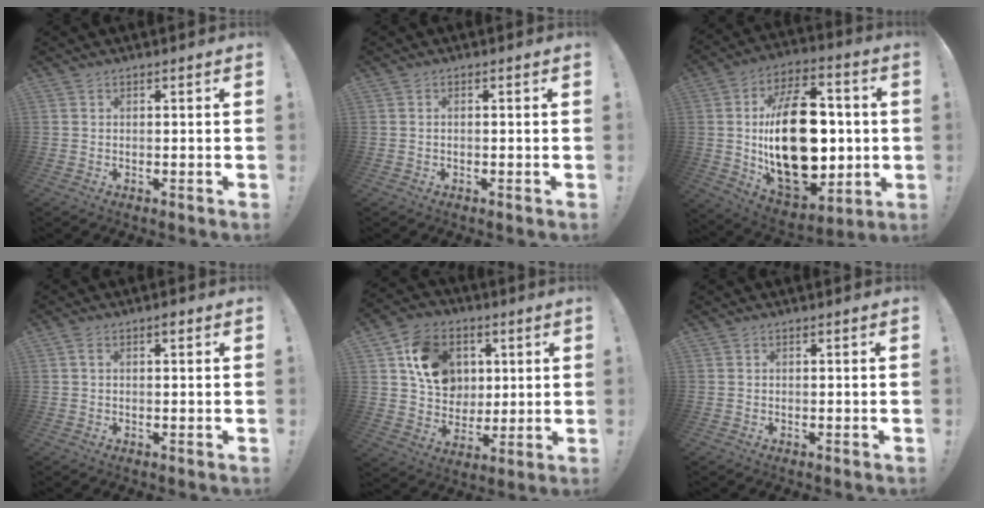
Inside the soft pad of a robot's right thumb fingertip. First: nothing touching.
{"total": 0.6, "force": [-0.4, 0.1, 0.4], "torque": [-0.007, 0.000, -0.008]}
{"total": 30.3, "force": [0.3, 17.7, 24.6], "torque": [-0.425, -0.005, 0.020]}
{"total": 1.6, "force": [0.5, 0.7, 1.3], "torque": [-0.024, 0.003, 0.007]}
{"total": 15.1, "force": [4.8, 12.4, 7.1], "torque": [-0.099, -0.008, 0.100]}
{"total": 0.0}